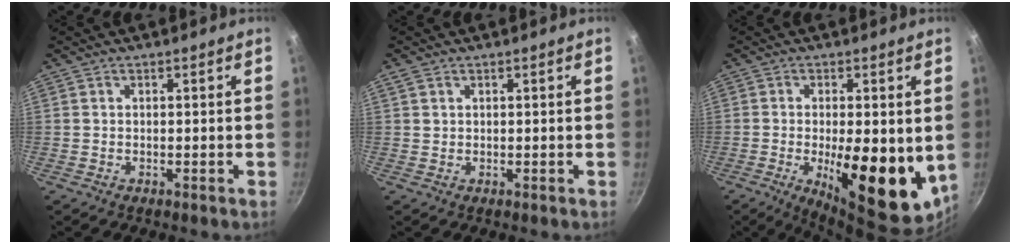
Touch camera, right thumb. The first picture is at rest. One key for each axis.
{"total": 1.2, "fx": 0.7, "fy": 0.7, "fz": 0.6, "tx": -0.013, "ty": 0.003, "tz": 0.016}
{"total": 16.7, "fx": -2.2, "fy": 6.2, "fz": 15.3, "tx": -0.204, "ty": -0.014, "tz": -0.023}